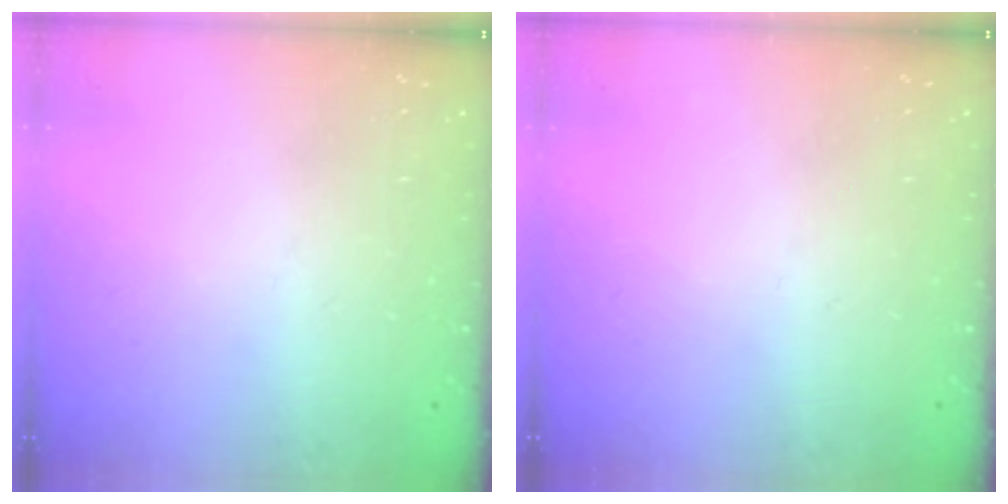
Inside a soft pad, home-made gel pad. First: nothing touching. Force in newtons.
{"total": 0.0}